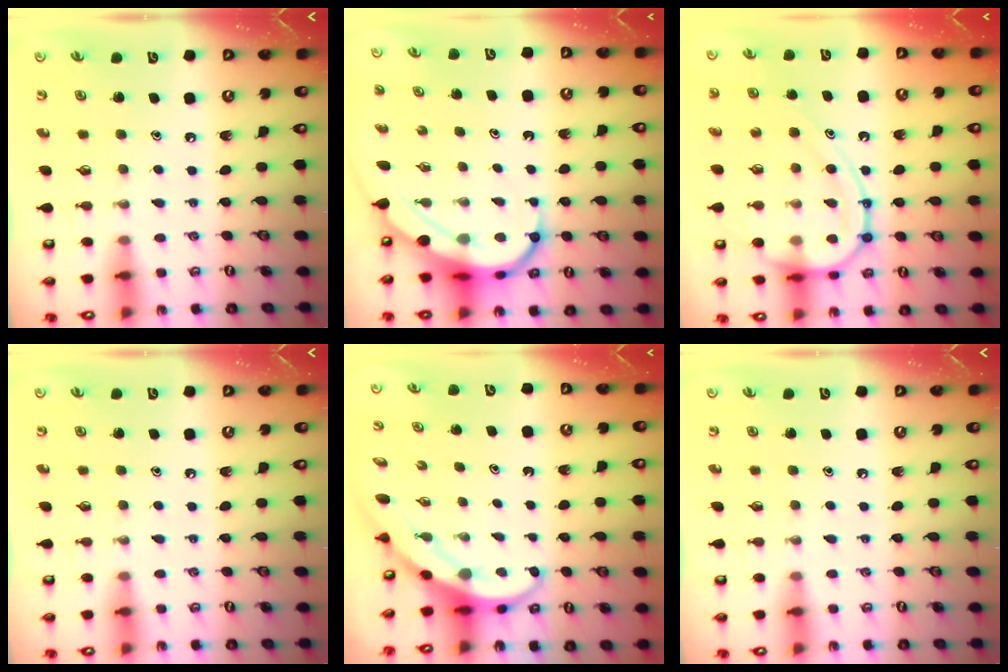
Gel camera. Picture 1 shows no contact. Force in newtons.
{"total": 9.8, "press": 9.7, "slide": 1.0}
{"total": 14.3, "press": 14.3, "slide": 1.4}
{"total": 0.0}
{"total": 3.8, "press": 3.8, "slide": 0.7}
{"total": 0.0}